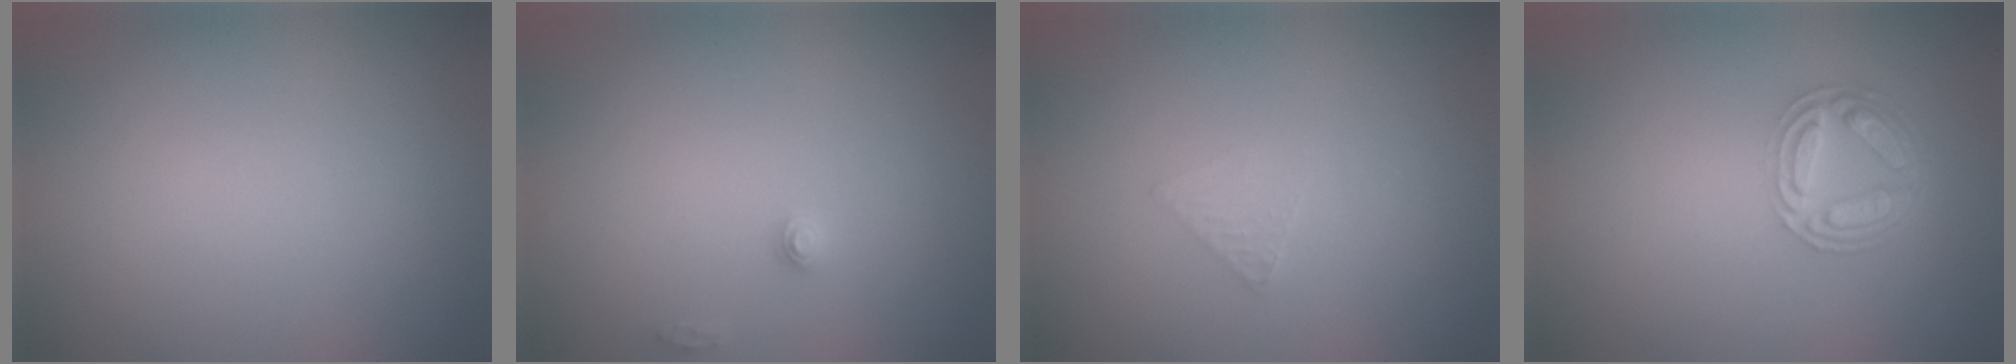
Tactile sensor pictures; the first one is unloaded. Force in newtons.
{"total": 0.9, "press": 0.9, "slide": 0.1}
{"total": 1.0, "press": 1.0, "slide": 0.1}
{"total": 4.5, "press": 3.5, "slide": 2.8}